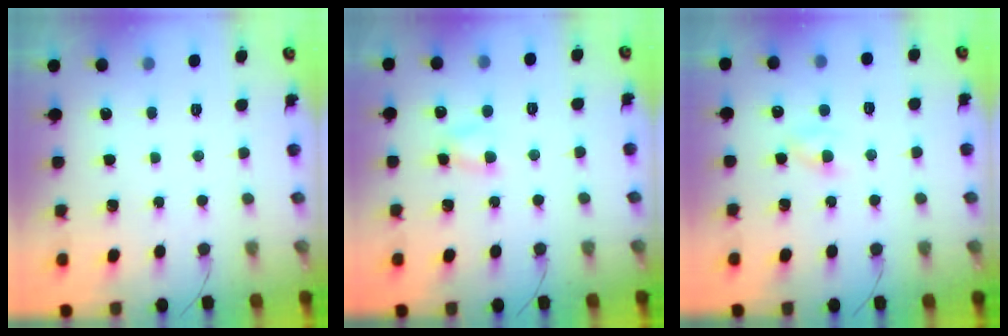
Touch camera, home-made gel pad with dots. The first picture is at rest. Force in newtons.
{"total": 4.0, "press": 3.9, "slide": 0.9}
{"total": 1.4, "press": 1.1, "slide": 0.8}